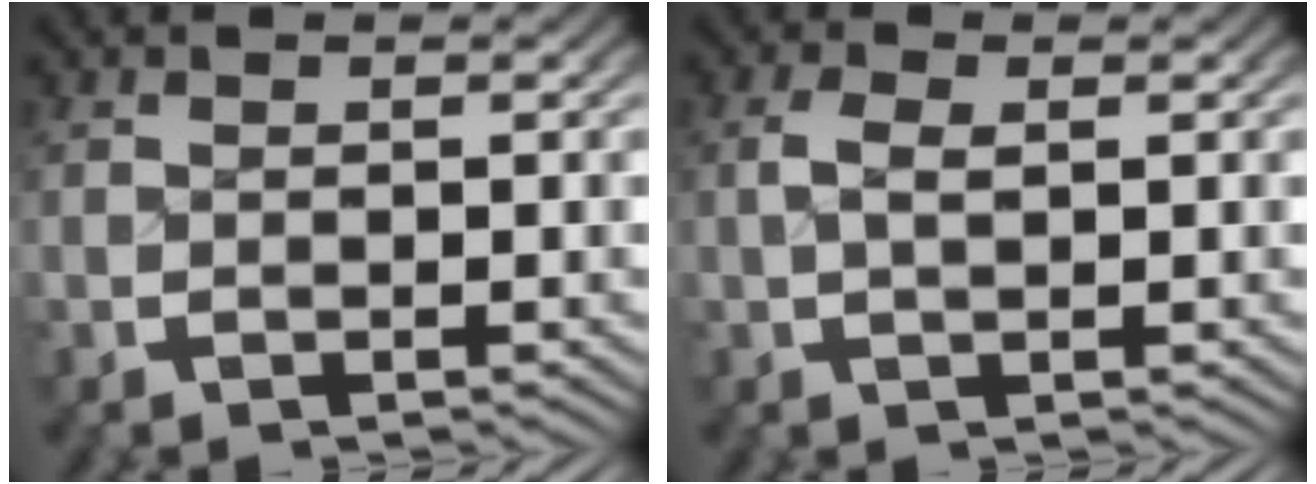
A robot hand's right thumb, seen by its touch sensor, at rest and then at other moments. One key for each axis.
{"total": 1.6, "fx": 0.4, "fy": 0.7, "fz": 1.4, "tx": -0.031, "ty": -0.001, "tz": 0.010}